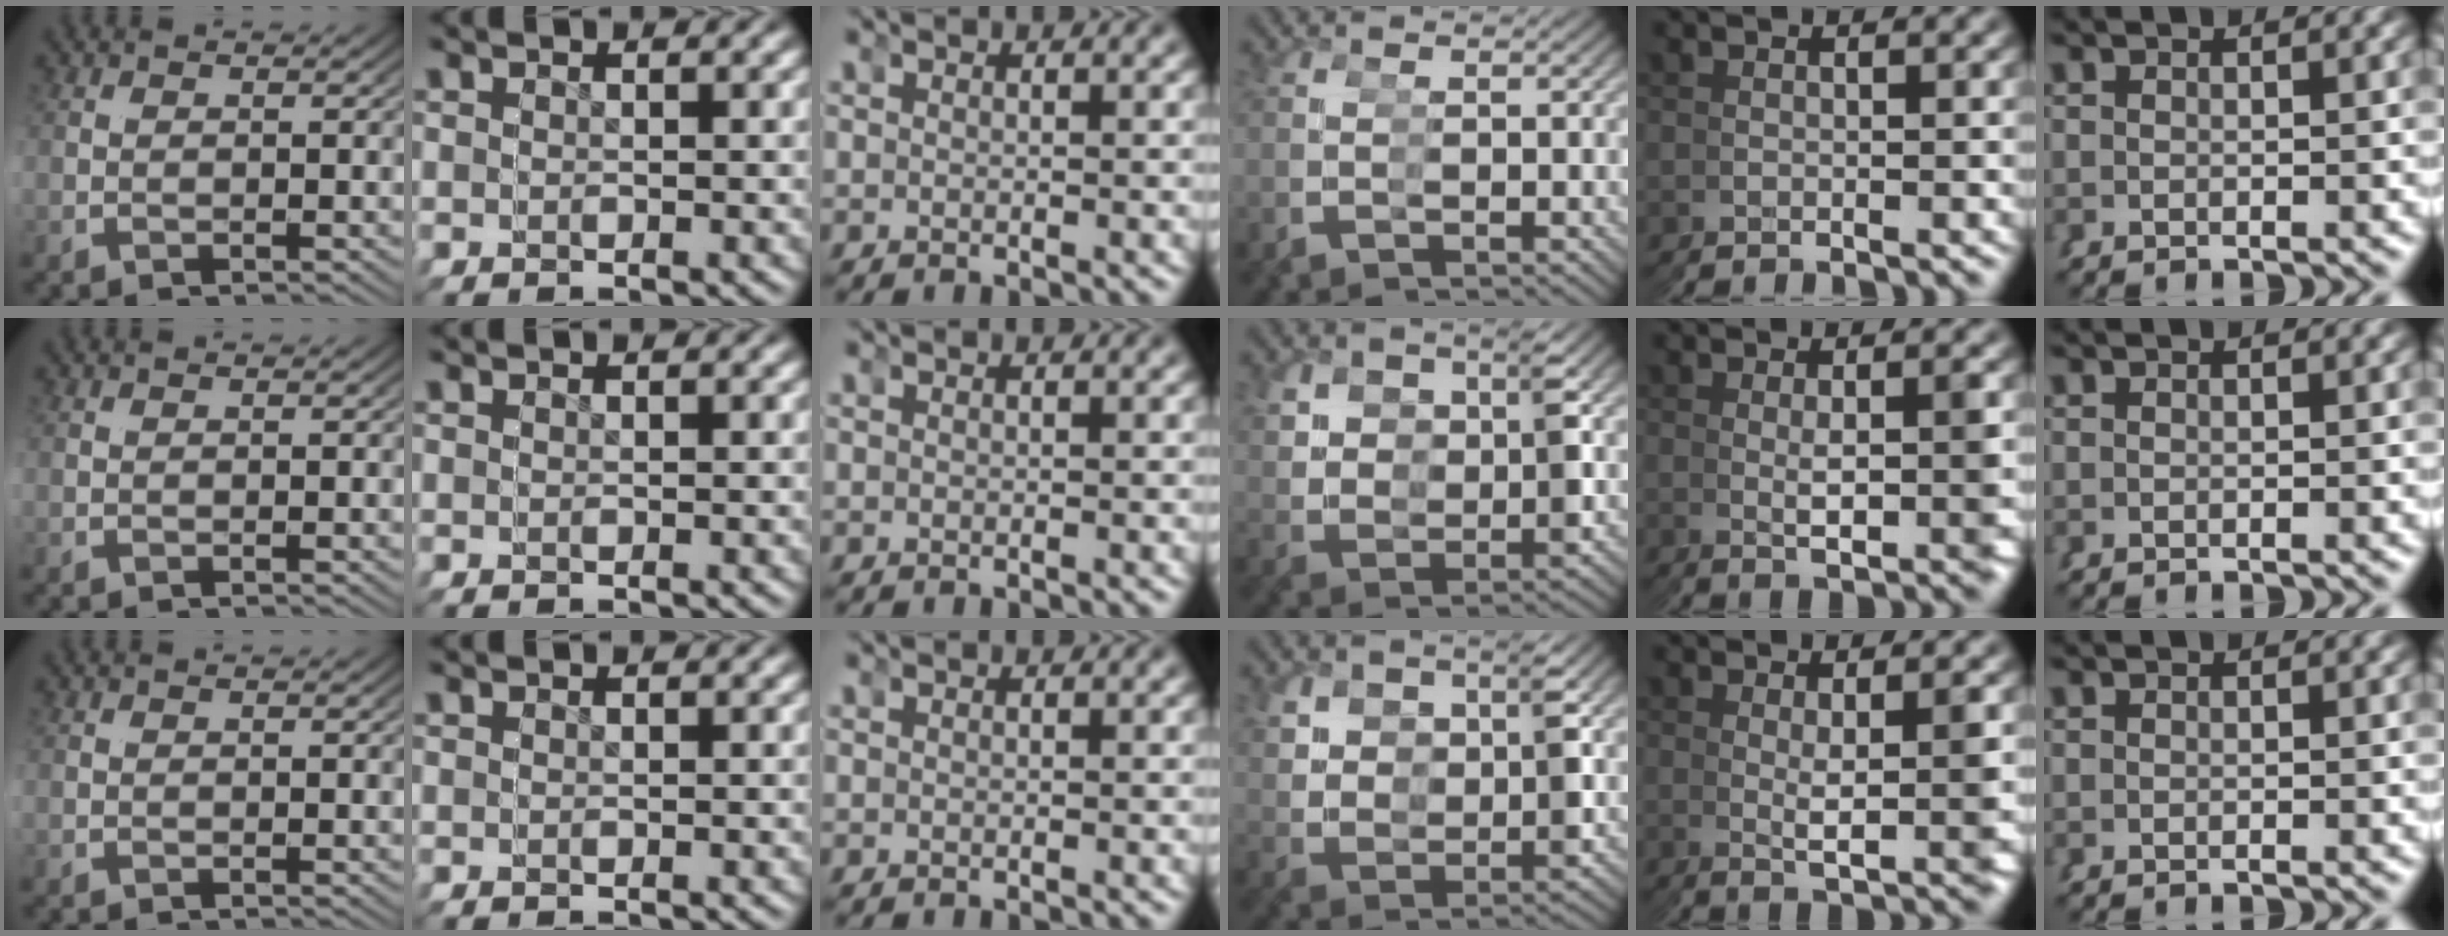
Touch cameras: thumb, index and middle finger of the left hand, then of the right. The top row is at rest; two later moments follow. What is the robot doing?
{"motion": "grasp_and_lifting", "object": "pipette"}